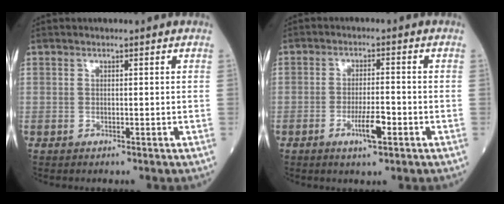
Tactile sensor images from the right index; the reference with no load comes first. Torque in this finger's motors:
{"motor_torque": [0.55, -0.42, 0.29, 0.03]}